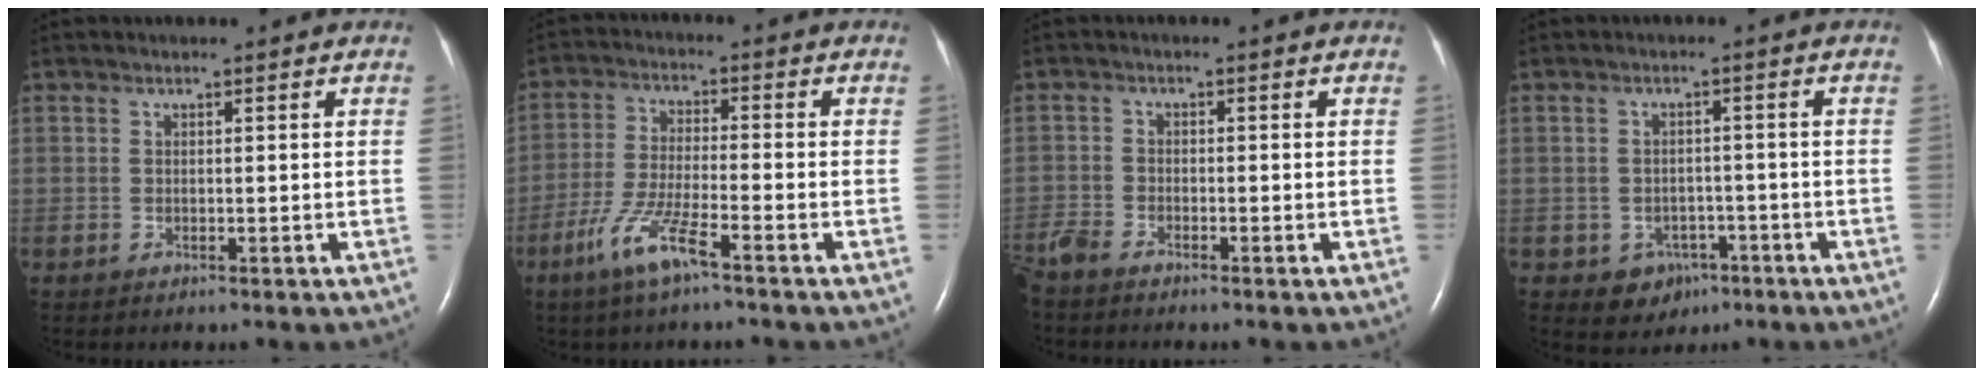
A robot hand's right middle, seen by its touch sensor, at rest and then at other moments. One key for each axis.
{"total": 7.4, "fx": -4.6, "fy": 0.4, "fz": 5.8, "tx": -0.126, "ty": -0.011, "tz": -0.091}
{"total": 3.9, "fx": -3.5, "fy": 0.8, "fz": 1.5, "tx": -0.035, "ty": -0.012, "tz": -0.072}
{"total": 4.5, "fx": -2.3, "fy": 3.6, "fz": 1.3, "tx": -0.016, "ty": 0.010, "tz": -0.021}